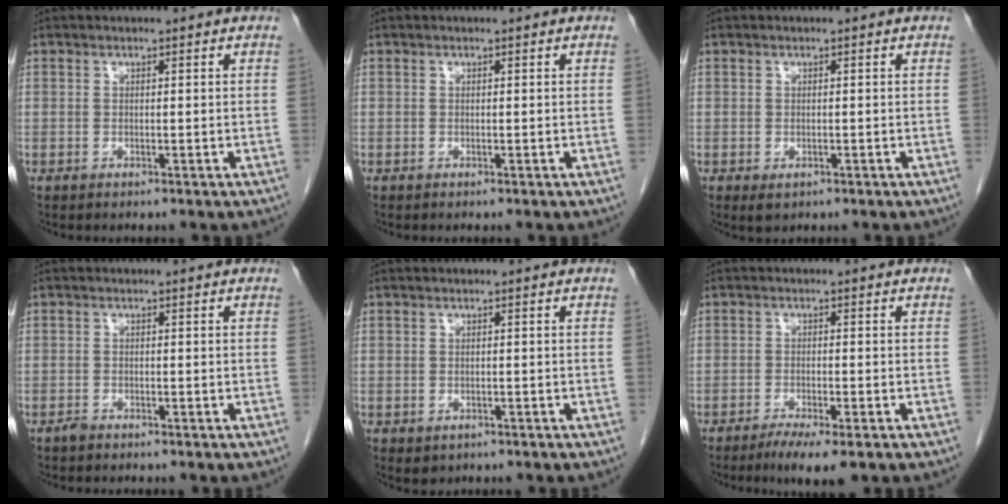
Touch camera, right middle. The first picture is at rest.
{"total": 0.0}
{"total": 1.5, "force": [-0.7, 0.9, 1.0], "torque": [-0.014, -0.002, -0.002]}
{"total": 0.7, "force": [-0.6, 0.2, 0.1], "torque": [-0.004, 0.000, -0.013]}
{"total": 1.5, "force": [-0.7, 1.2, 0.5], "torque": [-0.008, 0.000, 0.000]}
{"total": 5.2, "force": [-3.4, 0.7, 3.9], "torque": [-0.063, -0.013, -0.052]}